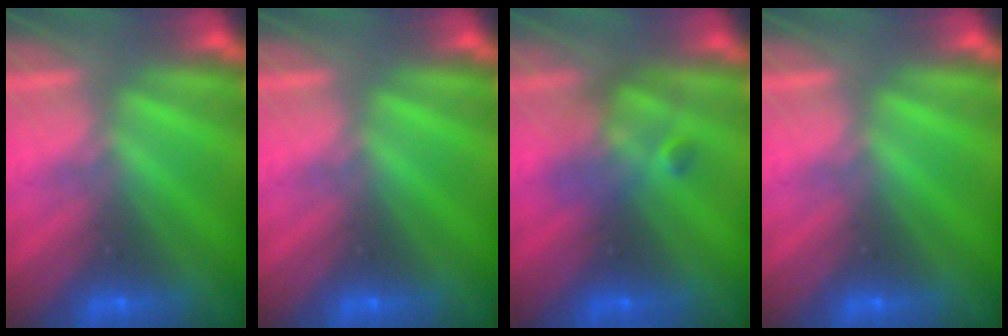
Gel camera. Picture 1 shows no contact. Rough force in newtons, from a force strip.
{"total": 0.0}
{"total": 2.5}
{"total": 0.0}